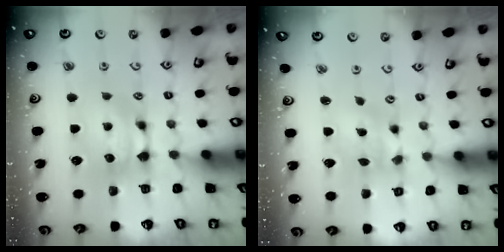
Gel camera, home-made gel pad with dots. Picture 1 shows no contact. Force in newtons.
{"total": 1.2, "press": 0.3, "slide": 1.2}